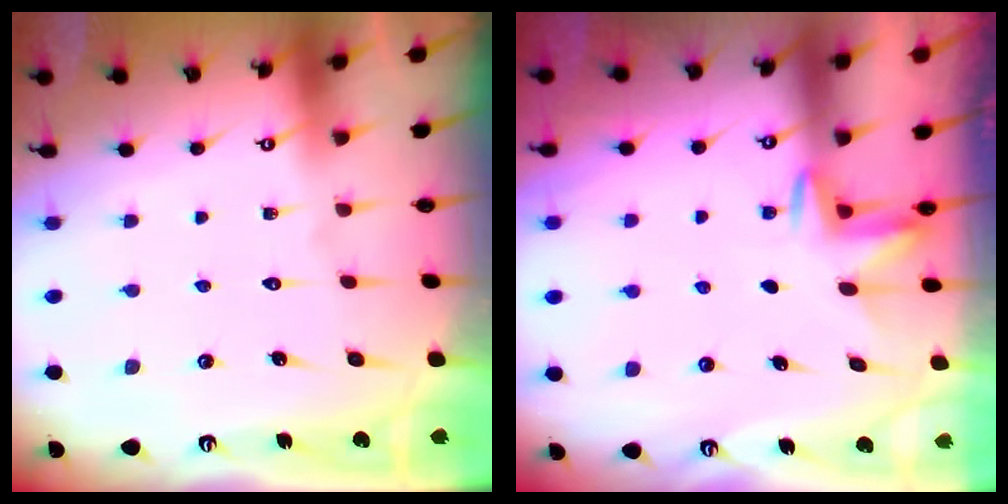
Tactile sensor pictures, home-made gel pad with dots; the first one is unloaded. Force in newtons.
{"total": 2.6, "press": 2.6, "slide": 0.4}